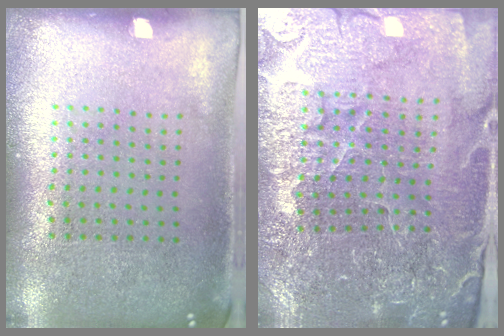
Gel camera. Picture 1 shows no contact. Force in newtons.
{"total": 4.3, "press": 4.2, "slide": 1.0}